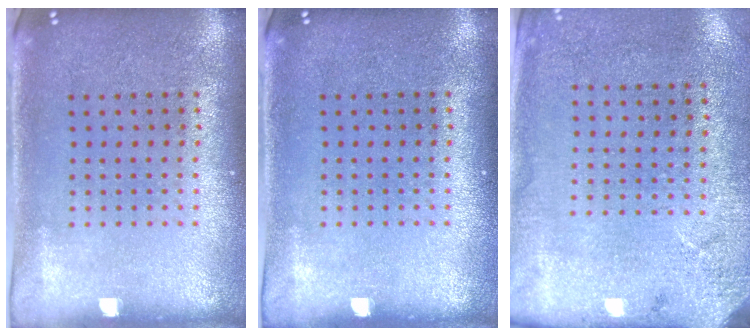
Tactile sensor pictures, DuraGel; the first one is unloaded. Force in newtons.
{"total": 0.0}
{"total": 2.7, "press": 2.2, "slide": 1.5}